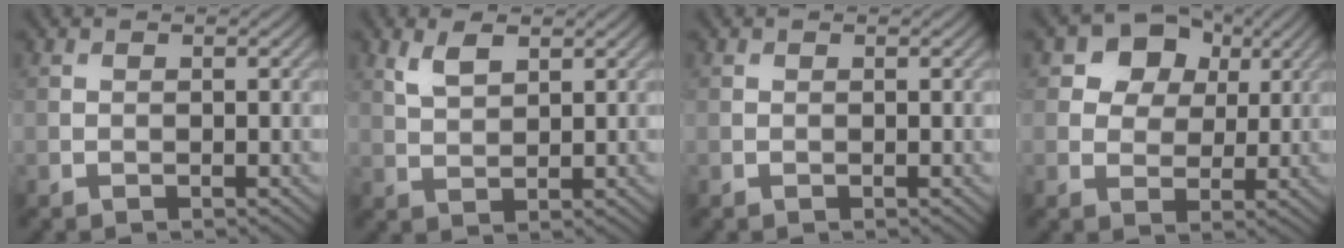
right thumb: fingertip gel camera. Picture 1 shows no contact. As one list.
[{"total": 3.3, "force": [2.0, 1.5, 2.3], "torque": [-0.054, -0.002, 0.043]}, {"total": 0.0}, {"total": 9.1, "force": [4.2, 7.1, 4.0], "torque": [-0.101, 0.011, 0.065]}]